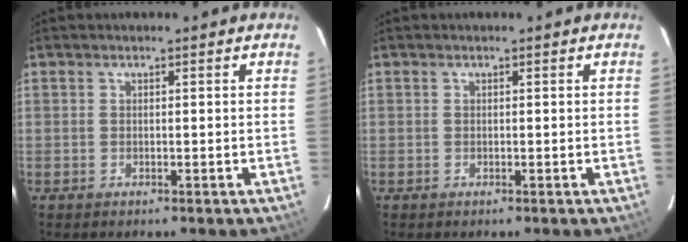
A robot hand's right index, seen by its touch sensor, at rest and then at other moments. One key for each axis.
{"total": 0.0}